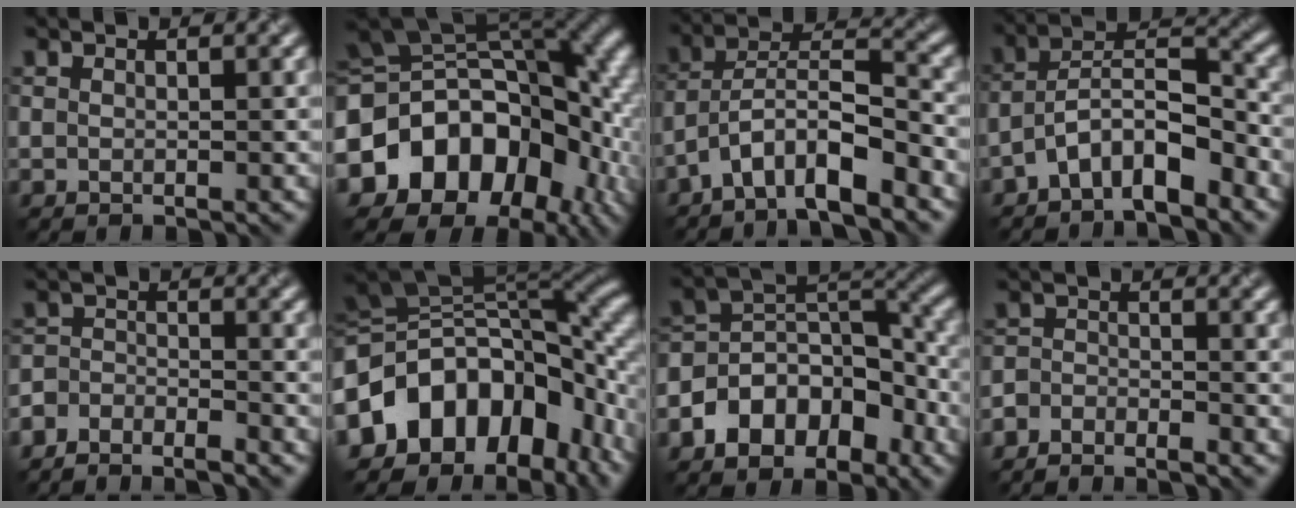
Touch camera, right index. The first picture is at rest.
{"total": 15.4, "force": [-4.4, 11.7, 9.0], "torque": [-0.151, 0.005, -0.081]}
{"total": 7.2, "force": [-5.1, 1.9, 4.8], "torque": [-0.078, 0.016, -0.095]}
{"total": 6.5, "force": [-4.2, 2.3, 4.3], "torque": [-0.070, 0.013, -0.083]}
{"total": 4.2, "force": [-4.0, 0.9, 1.0], "torque": [-0.016, -0.005, -0.076]}
{"total": 15.4, "force": [-3.4, 10.0, 11.2], "torque": [-0.186, 0.017, -0.065]}
{"total": 8.5, "force": [-4.3, 5.4, 5.0], "torque": [-0.072, 0.015, -0.088]}
{"total": 3.1, "force": [-2.9, 0.7, 0.7], "torque": [-0.009, 0.002, -0.059]}